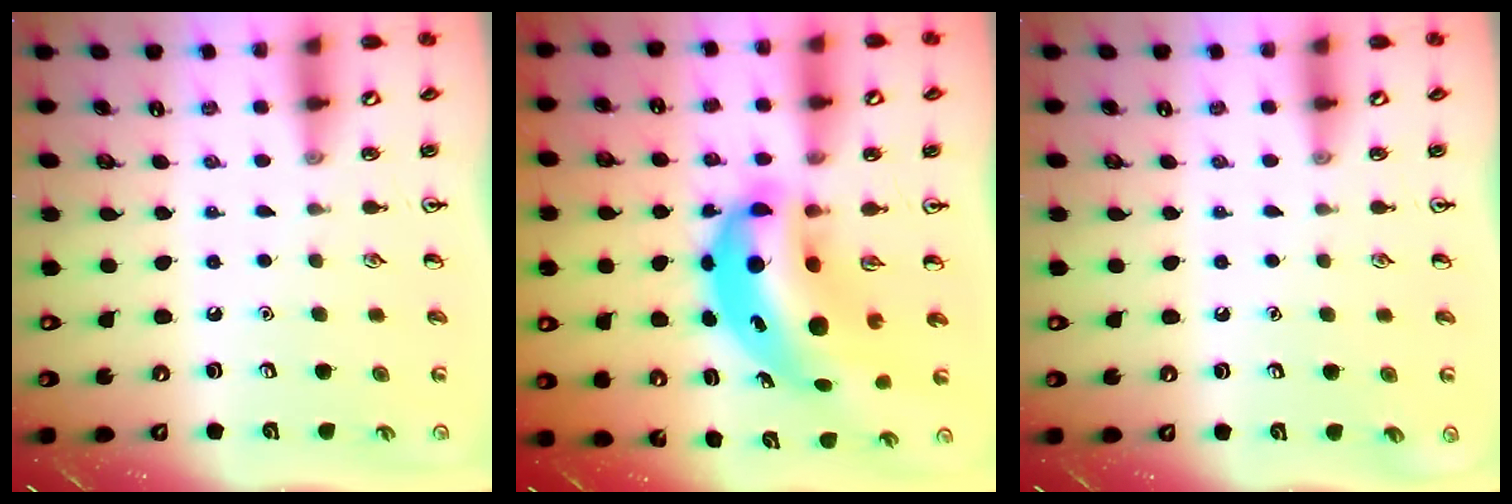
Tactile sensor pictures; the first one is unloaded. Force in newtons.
{"total": 13.4, "press": 12.9, "slide": 3.9}
{"total": 0.0}